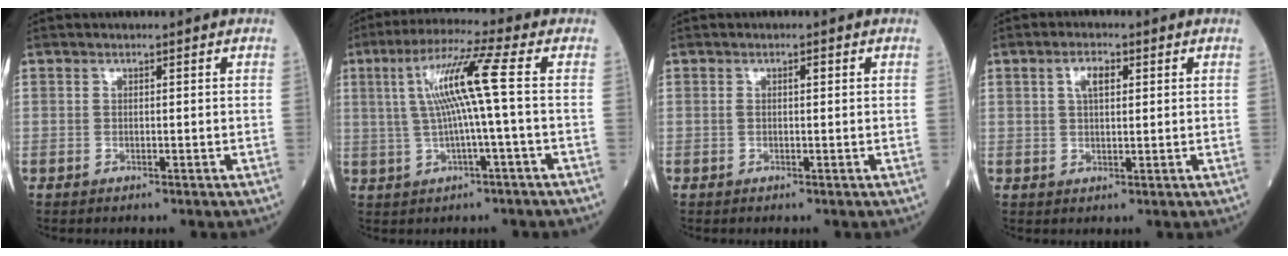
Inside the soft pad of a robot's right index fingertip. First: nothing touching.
{"total": 9.3, "force": [1.0, -1.2, 9.2], "torque": [-0.175, 0.018, 0.020]}
{"total": 1.2, "force": [0.3, 0.3, 1.1], "torque": [-0.022, 0.006, 0.006]}
{"total": 3.4, "force": [1.3, 1.3, 2.8], "torque": [-0.054, 0.005, 0.024]}